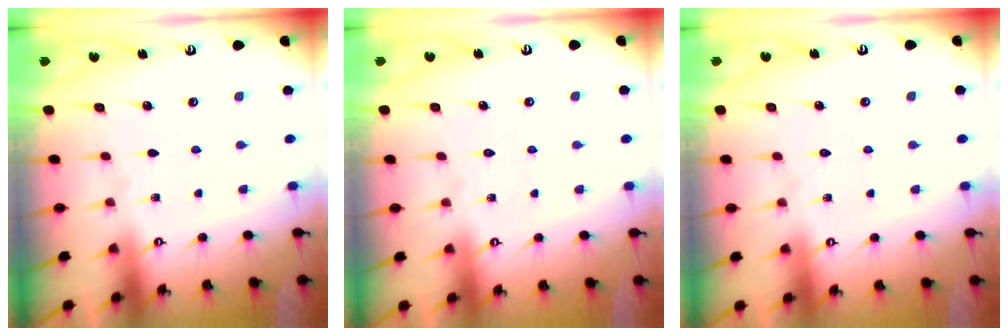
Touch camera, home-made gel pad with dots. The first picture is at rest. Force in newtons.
{"total": 1.6, "press": 1.6, "slide": 0.1}
{"total": 1.6, "press": 1.6, "slide": 0.1}